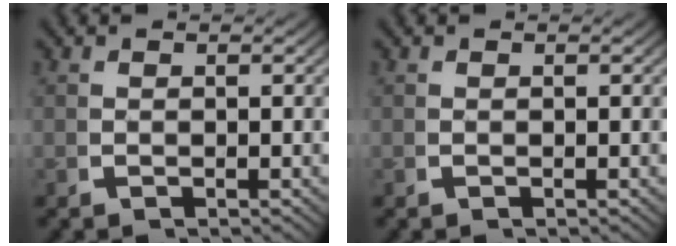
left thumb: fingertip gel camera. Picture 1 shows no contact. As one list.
[{"total": 0.0}]